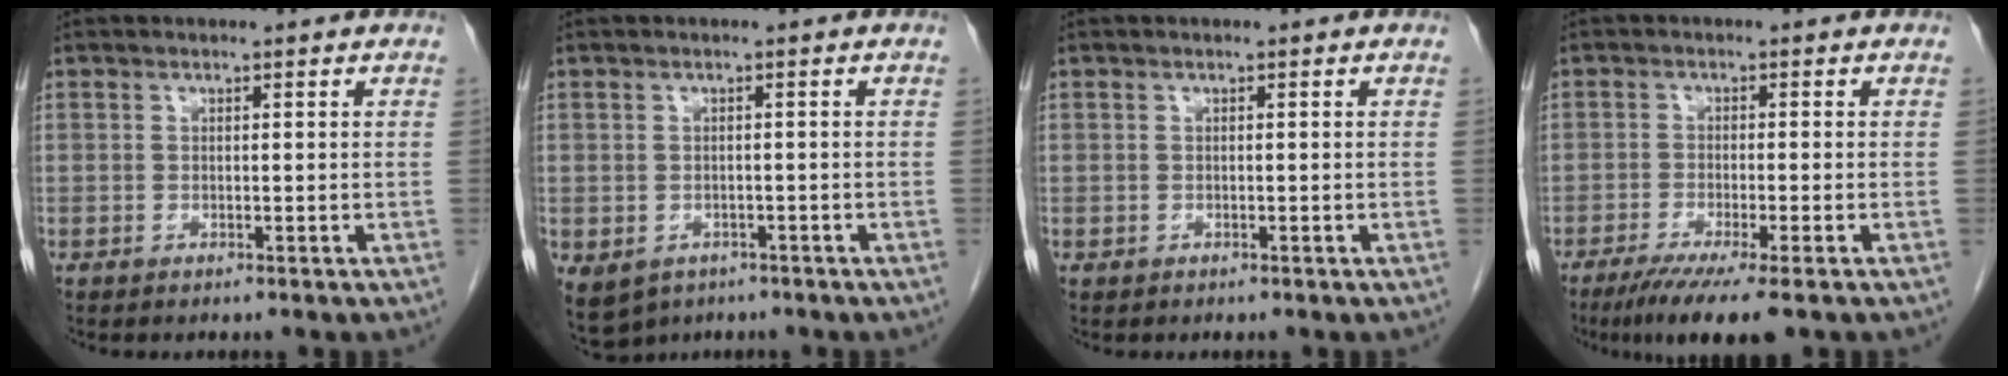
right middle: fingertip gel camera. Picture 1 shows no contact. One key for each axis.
{"total": 8.7, "fx": -4.7, "fy": 6.7, "fz": 3.0, "tx": -0.085, "ty": -0.009, "tz": -0.060}
{"total": 0.0}
{"total": 7.6, "fx": -5.2, "fy": 0.0, "fz": 5.5, "tx": -0.088, "ty": -0.021, "tz": -0.081}